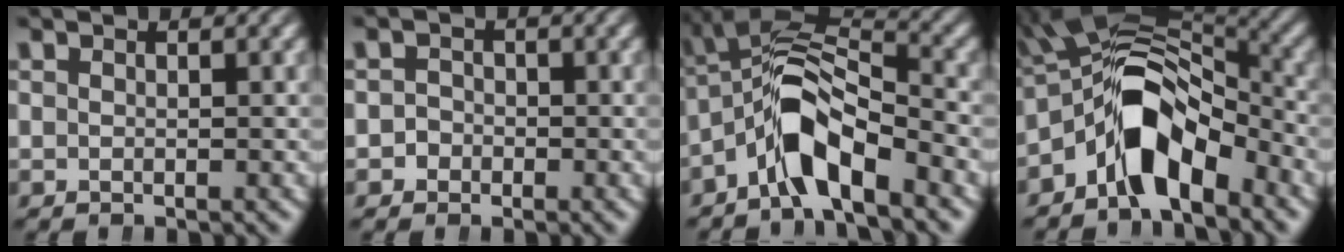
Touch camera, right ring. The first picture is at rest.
{"total": 1.7, "force": [-1.0, 1.3, -0.2], "torque": [0.007, -0.011, -0.020]}
{"total": 7.0, "force": [-1.4, 4.6, 5.1], "torque": [-0.103, -0.018, -0.021]}
{"total": 10.8, "force": [-0.8, 6.6, 8.5], "torque": [-0.139, -0.008, -0.015]}